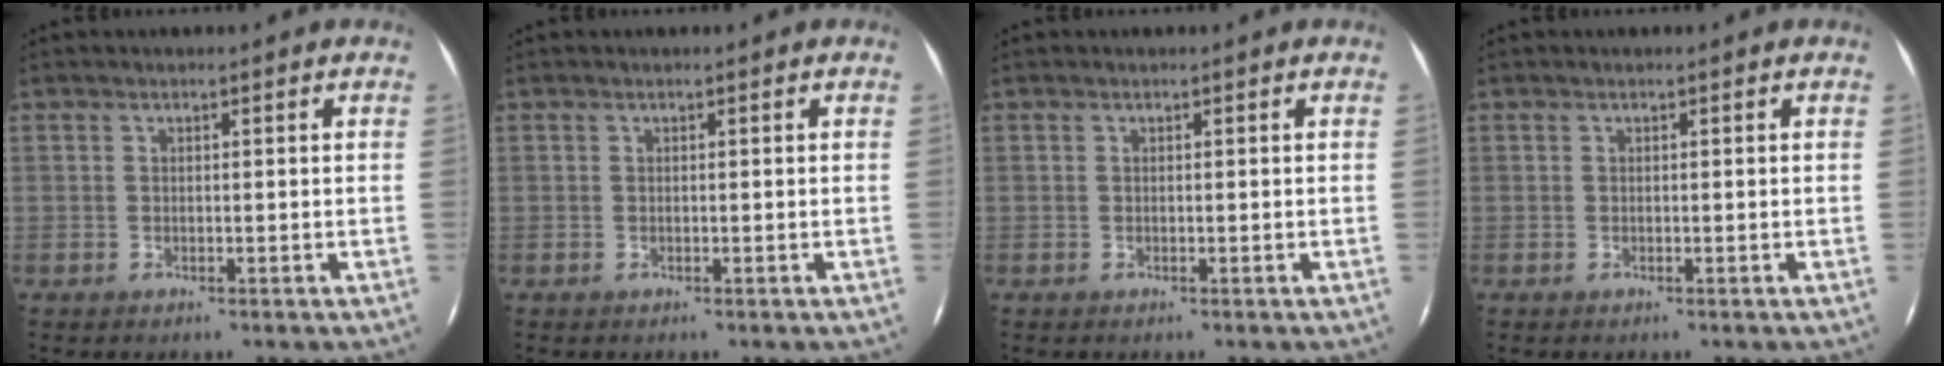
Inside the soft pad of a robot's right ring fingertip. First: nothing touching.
{"total": 0.0}
{"total": 0.0}
{"total": 0.0}